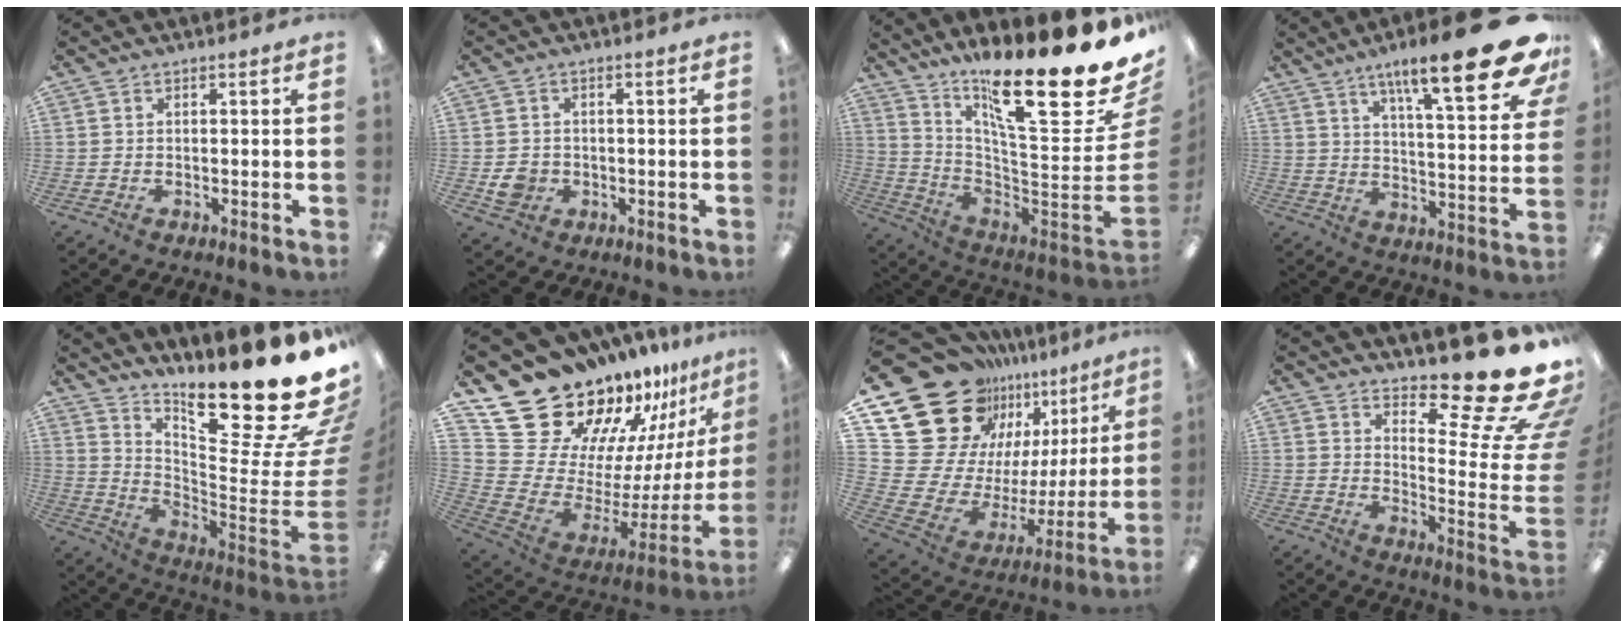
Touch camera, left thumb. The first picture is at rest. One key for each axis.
{"total": 4.7, "fx": -1.0, "fy": 4.3, "fz": 1.7, "tx": -0.020, "ty": 0.003, "tz": -0.018}
{"total": 26.1, "fx": 18.9, "fy": 4.9, "fz": 17.4, "tx": -0.261, "ty": -0.141, "tz": 0.301}
{"total": 22.3, "fx": 13.9, "fy": 4.6, "fz": 16.9, "tx": -0.247, "ty": -0.087, "tz": 0.210}
{"total": 25.1, "fx": 18.9, "fy": 4.5, "fz": 16.0, "tx": -0.208, "ty": -0.156, "tz": 0.295}
{"total": 22.6, "fx": 18.6, "fy": 10.9, "fz": 6.7, "tx": -0.081, "ty": -0.169, "tz": 0.364}
{"total": 24.1, "fx": 16.4, "fy": 14.8, "fz": 9.7, "tx": -0.170, "ty": -0.135, "tz": 0.329}
{"total": 18.8, "fx": 14.5, "fy": 4.3, "fz": 11.1, "tx": -0.136, "ty": -0.128, "tz": 0.233}